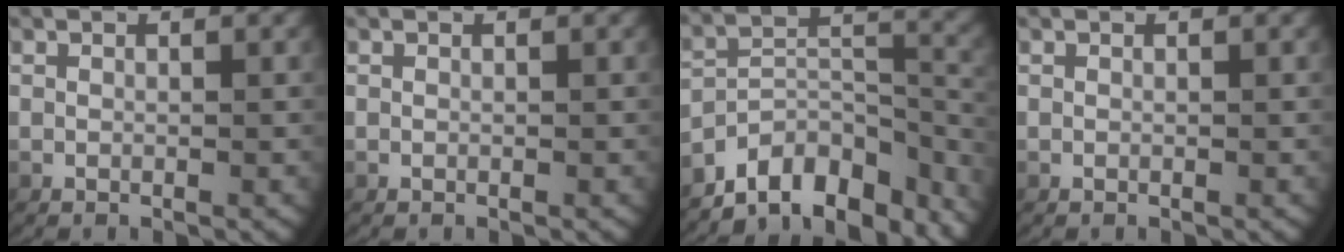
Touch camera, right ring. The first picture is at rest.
{"total": 0.0}
{"total": 12.1, "force": [-8.7, 6.2, 5.7], "torque": [-0.081, -0.044, -0.122]}
{"total": 0.0}